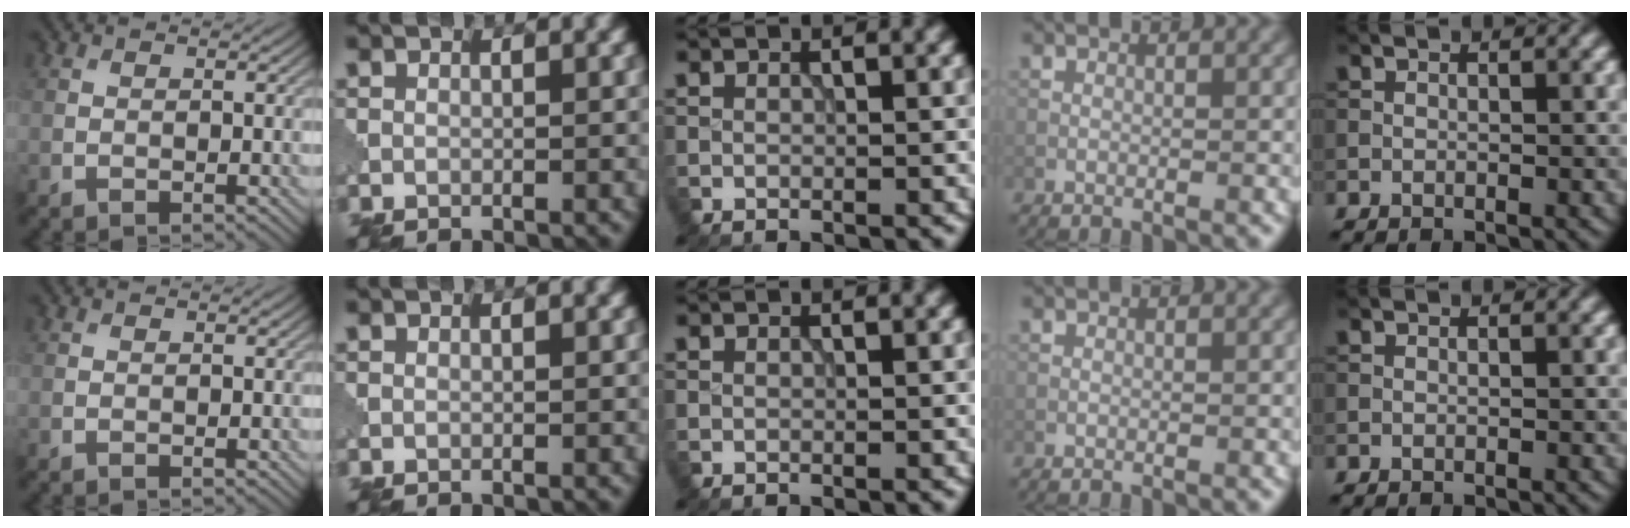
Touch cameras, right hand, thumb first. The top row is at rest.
{}